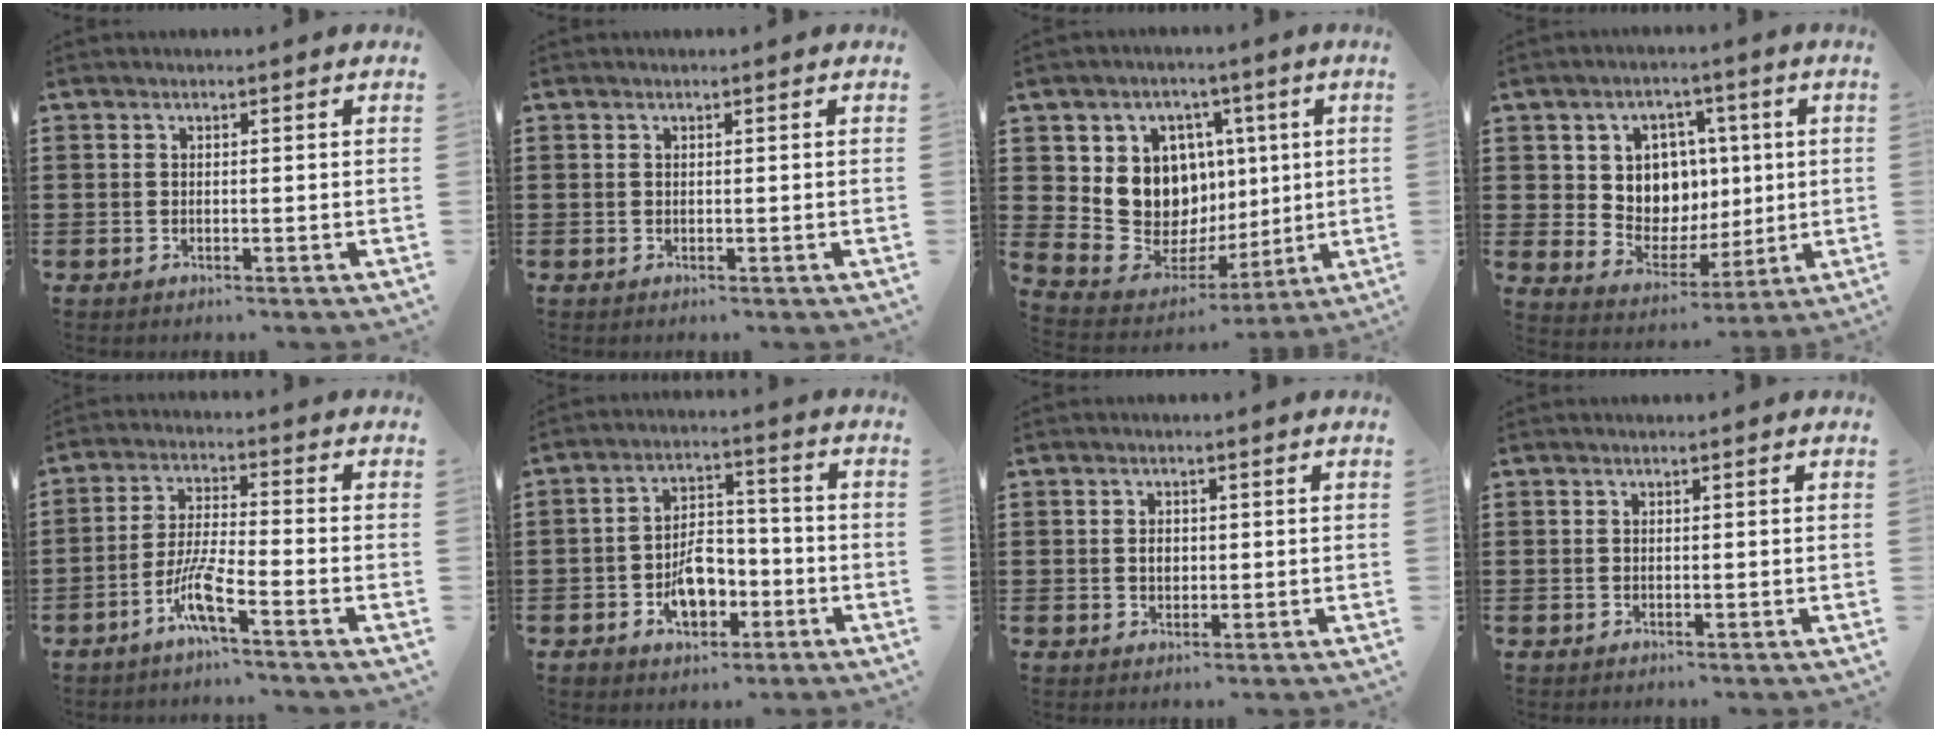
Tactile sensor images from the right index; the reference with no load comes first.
{"total": 0.0}
{"total": 11.5, "force": [2.4, 10.3, 4.3], "torque": [-0.113, -0.029, 0.055]}
{"total": 7.9, "force": [2.3, 7.0, 2.8], "torque": [-0.078, -0.002, 0.044]}
{"total": 6.8, "force": [-4.3, 0.5, 5.3], "torque": [-0.128, -0.014, -0.087]}
{"total": 7.1, "force": [-2.9, 4.6, 4.6], "torque": [-0.074, 0.013, -0.052]}
{"total": 1.8, "force": [0.0, 1.2, 1.3], "torque": [-0.027, 0.007, -0.001]}
{"total": 0.0}